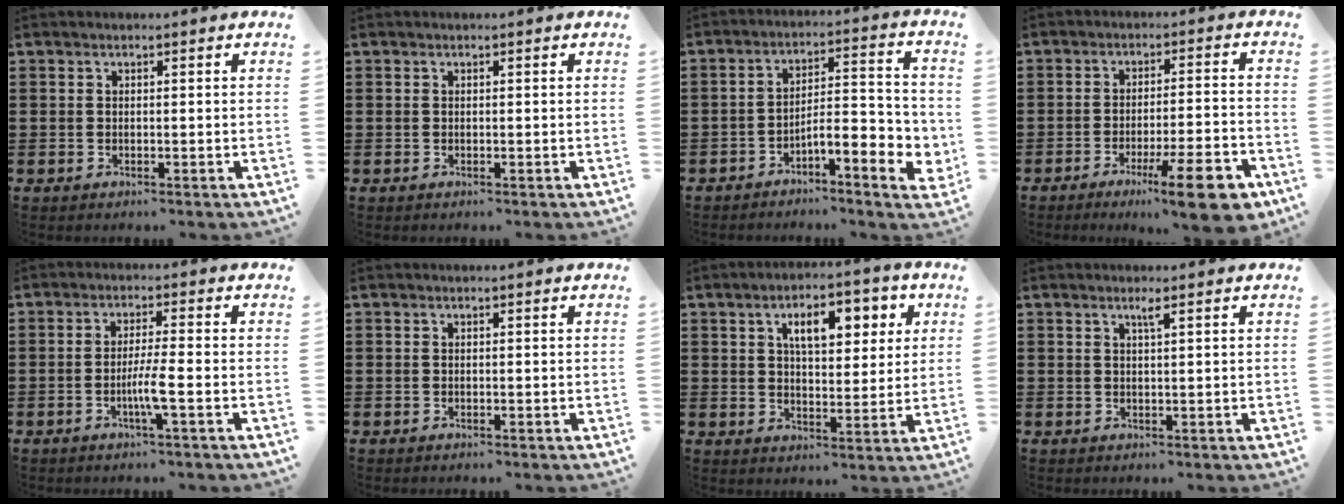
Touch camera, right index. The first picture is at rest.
{"total": 0.0}
{"total": 6.6, "force": [-3.3, 1.9, 5.5], "torque": [-0.076, -0.016, -0.062]}
{"total": 11.0, "force": [-6.6, 1.3, 8.6], "torque": [-0.127, 0.008, -0.110]}
{"total": 4.4, "force": [-1.6, -0.3, 4.1], "torque": [-0.079, -0.014, -0.032]}
{"total": 0.0}
{"total": 8.2, "force": [3.5, 3.6, 6.5], "torque": [-0.108, 0.002, 0.051]}
{"total": 1.4, "force": [0.8, -0.1, 1.2], "torque": [-0.023, -0.001, 0.013]}